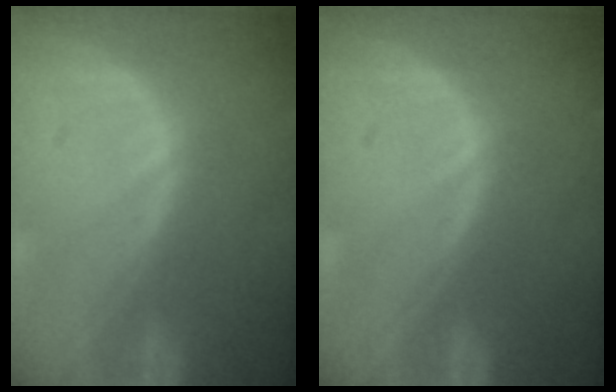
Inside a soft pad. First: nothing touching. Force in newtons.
{"total": 0.0}